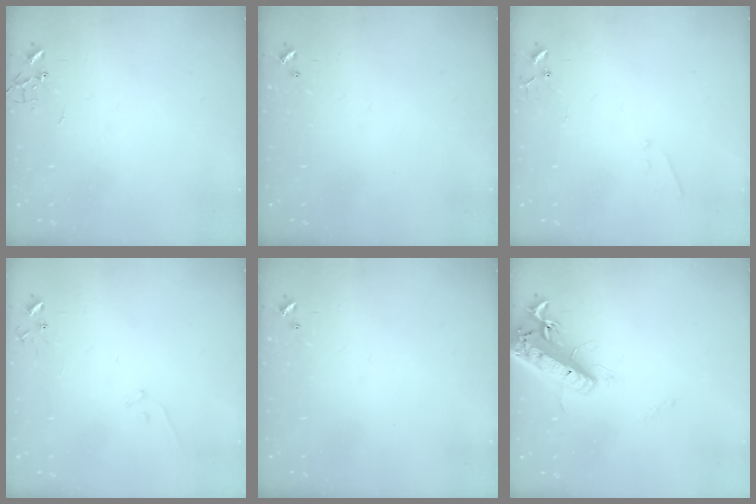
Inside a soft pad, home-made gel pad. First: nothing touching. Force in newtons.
{"total": 0.0}
{"total": 4.2, "press": 4.2, "slide": 0.6}
{"total": 7.4, "press": 7.3, "slide": 0.6}
{"total": 0.0}
{"total": 18.1, "press": 17.7, "slide": 3.9}